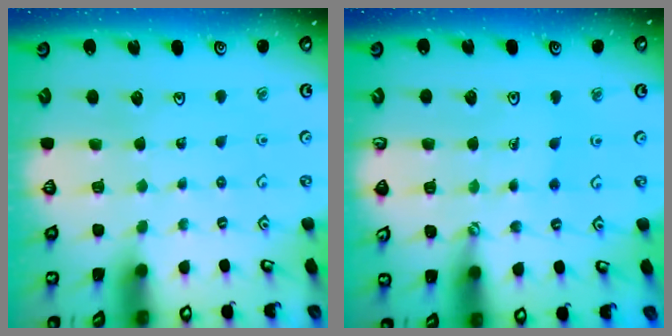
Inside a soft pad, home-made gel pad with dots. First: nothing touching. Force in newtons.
{"total": 2.8, "press": 2.5, "slide": 1.3}